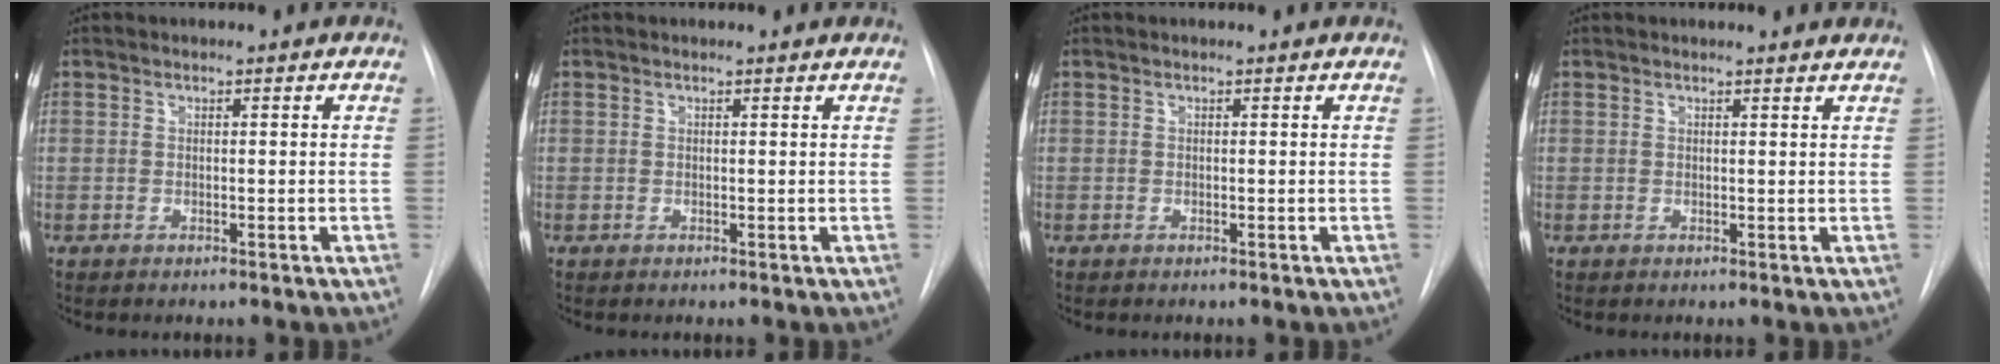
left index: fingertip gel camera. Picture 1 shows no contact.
{"total": 1.1, "force": [1.1, 0.0, 0.0], "torque": [-0.010, 0.001, 0.010]}
{"total": 0.0}
{"total": 2.5, "force": [2.5, 0.0, 0.2], "torque": [-0.009, -0.004, 0.020]}